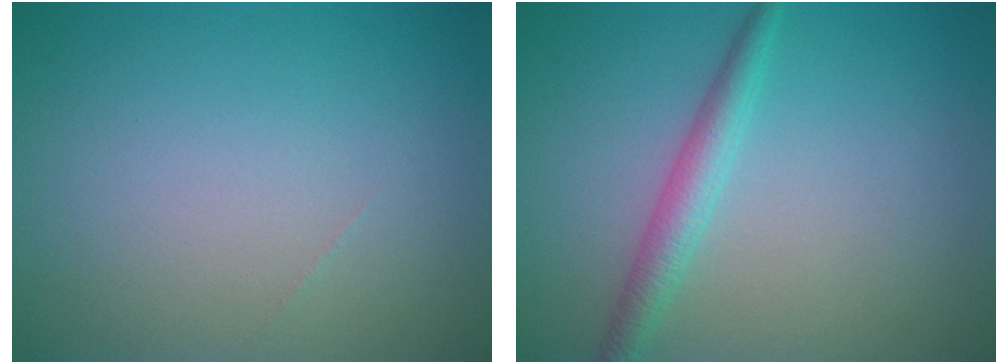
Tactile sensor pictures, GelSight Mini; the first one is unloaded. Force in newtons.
{"total": 2.5, "press": 2.5, "slide": 0.0}